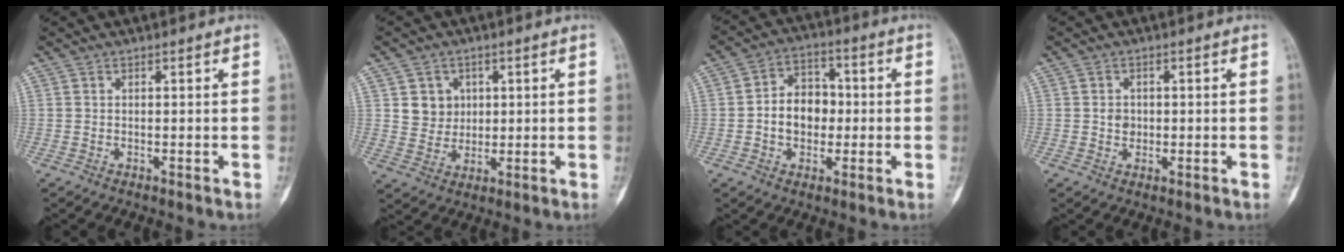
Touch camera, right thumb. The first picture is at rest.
{"total": 5.7, "force": [1.7, 5.2, 1.6], "torque": [0.003, -0.005, 0.031]}
{"total": 9.3, "force": [-0.7, 7.1, 5.9], "torque": [-0.063, 0.025, -0.018]}
{"total": 2.2, "force": [0.0, 1.9, 1.1], "torque": [-0.005, 0.004, 0.003]}